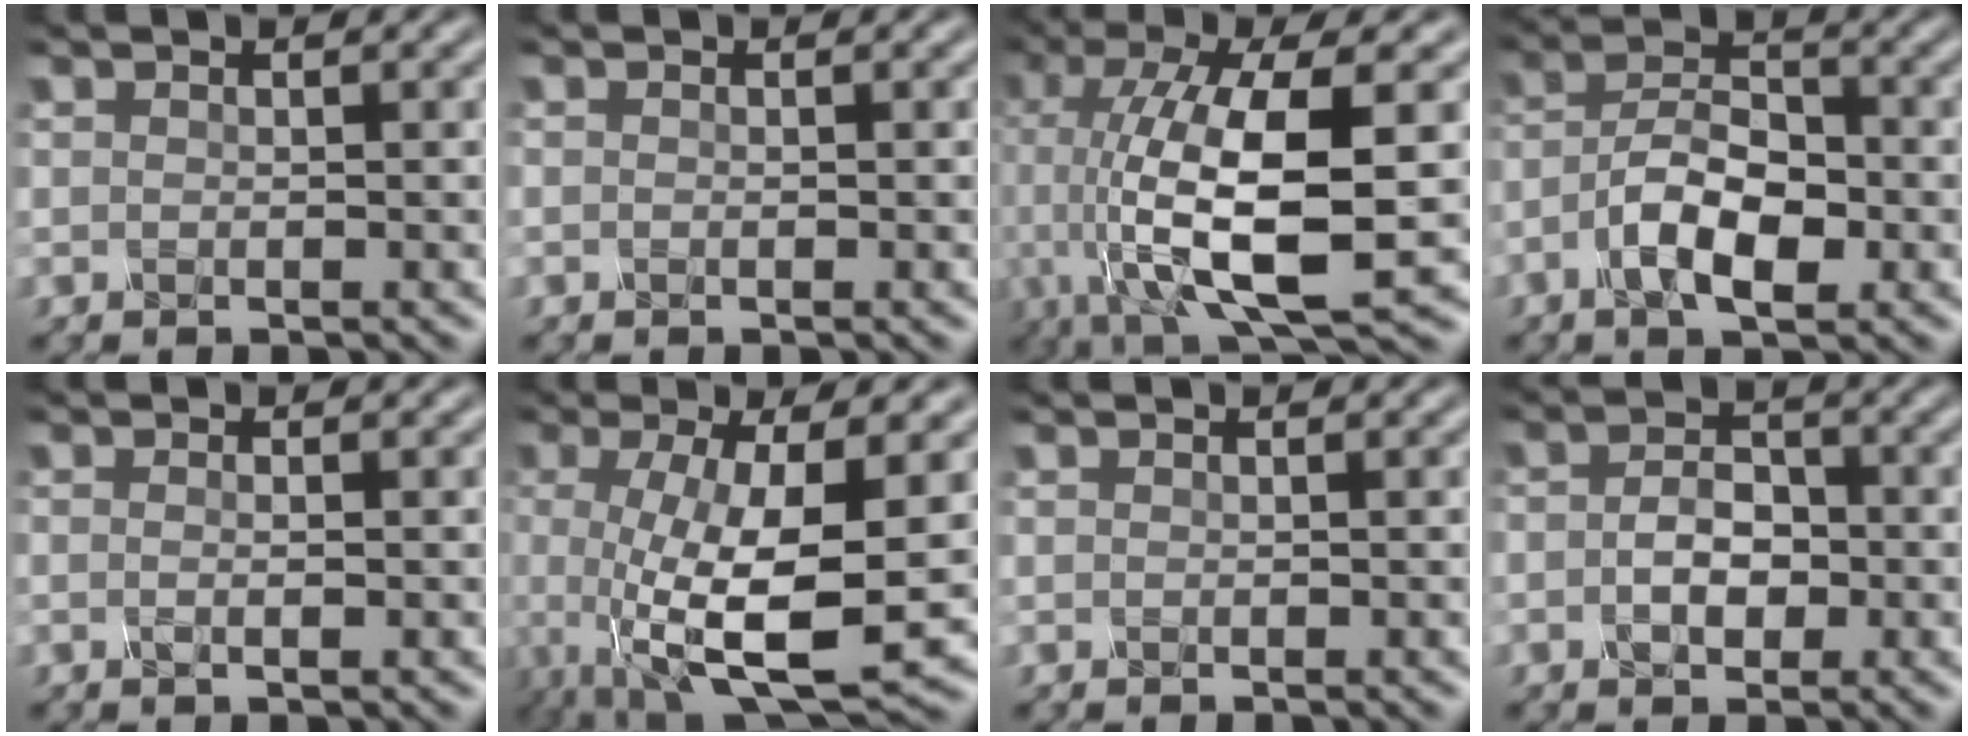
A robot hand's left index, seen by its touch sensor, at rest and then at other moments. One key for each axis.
{"total": 0.0}
{"total": 11.6, "fx": -1.2, "fy": 3.6, "fz": 11.0, "tx": -0.203, "ty": -0.007, "tz": -0.021}
{"total": 5.7, "fx": -2.4, "fy": 2.5, "fz": 4.5, "tx": -0.083, "ty": 0.001, "tz": -0.051}
{"total": 0.6, "fx": -0.3, "fy": 0.1, "fz": 0.5, "tx": -0.011, "ty": -0.002, "tz": -0.011}
{"total": 10.0, "fx": -1.6, "fy": 2.9, "fz": 9.4, "tx": -0.172, "ty": -0.022, "tz": -0.029}
{"total": 0.0}
{"total": 3.2, "fx": -1.1, "fy": 2.1, "fz": 2.1, "tx": -0.039, "ty": -0.002, "tz": -0.029}